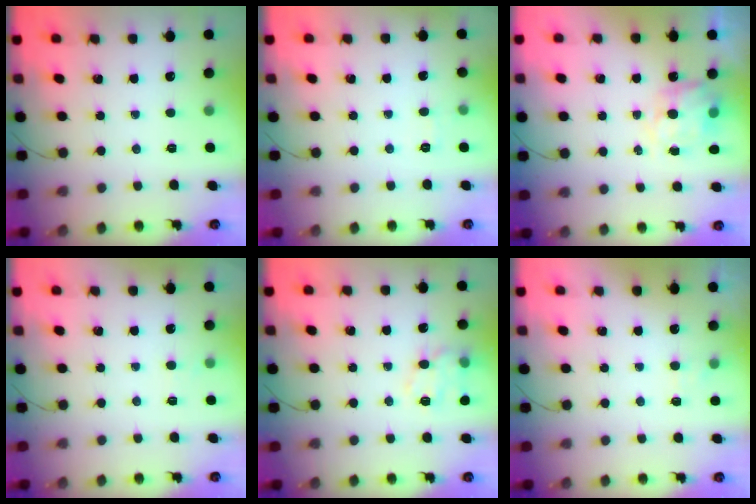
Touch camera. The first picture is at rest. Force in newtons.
{"total": 4.5, "press": 4.4, "slide": 1.2}
{"total": 8.7, "press": 8.6, "slide": 0.7}
{"total": 3.7, "press": 3.5, "slide": 1.3}
{"total": 12.4, "press": 12.4, "slide": 1.0}
{"total": 3.7, "press": 3.6, "slide": 1.1}